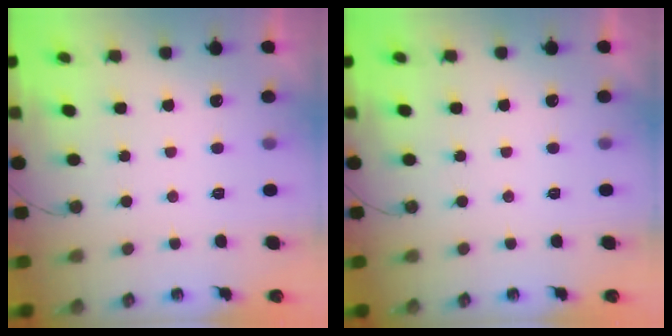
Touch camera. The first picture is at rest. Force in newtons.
{"total": 0.0}